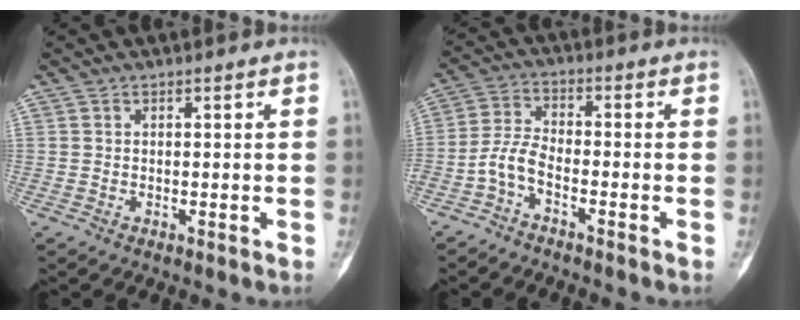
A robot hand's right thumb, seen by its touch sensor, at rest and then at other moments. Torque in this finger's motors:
{"motor_torque": [0.18, 0.17, 0.70, -0.35, 0.11]}